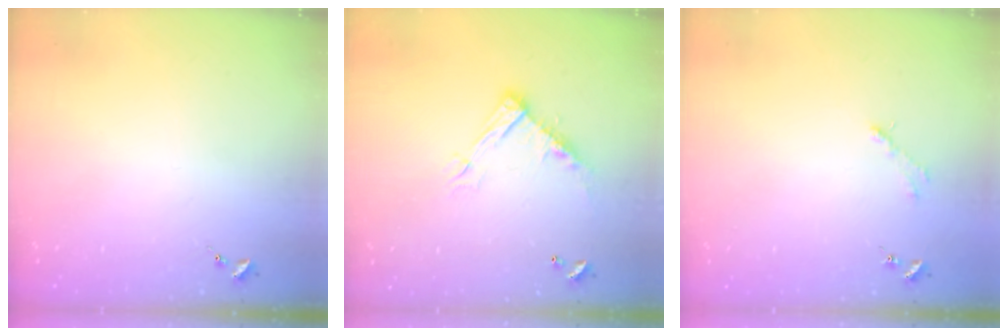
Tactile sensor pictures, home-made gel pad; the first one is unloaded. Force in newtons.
{"total": 11.8, "press": 11.8, "slide": 0.5}
{"total": 2.8, "press": 2.8, "slide": 0.4}